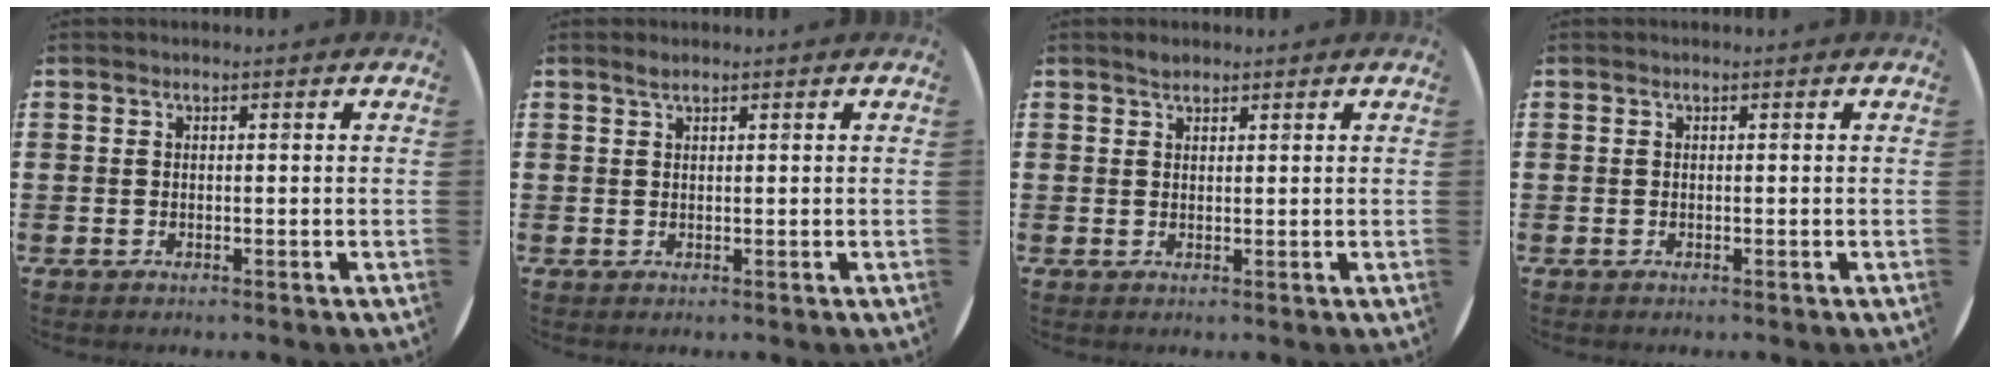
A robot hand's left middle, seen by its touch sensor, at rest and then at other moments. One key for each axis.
{"total": 0.9, "fx": 0.8, "fy": 0.0, "fz": 0.5, "tx": -0.009, "ty": 0.001, "tz": 0.015}
{"total": 1.2, "fx": 1.1, "fy": 0.4, "fz": 0.3, "tx": -0.008, "ty": 0.004, "tz": 0.020}
{"total": 0.0}